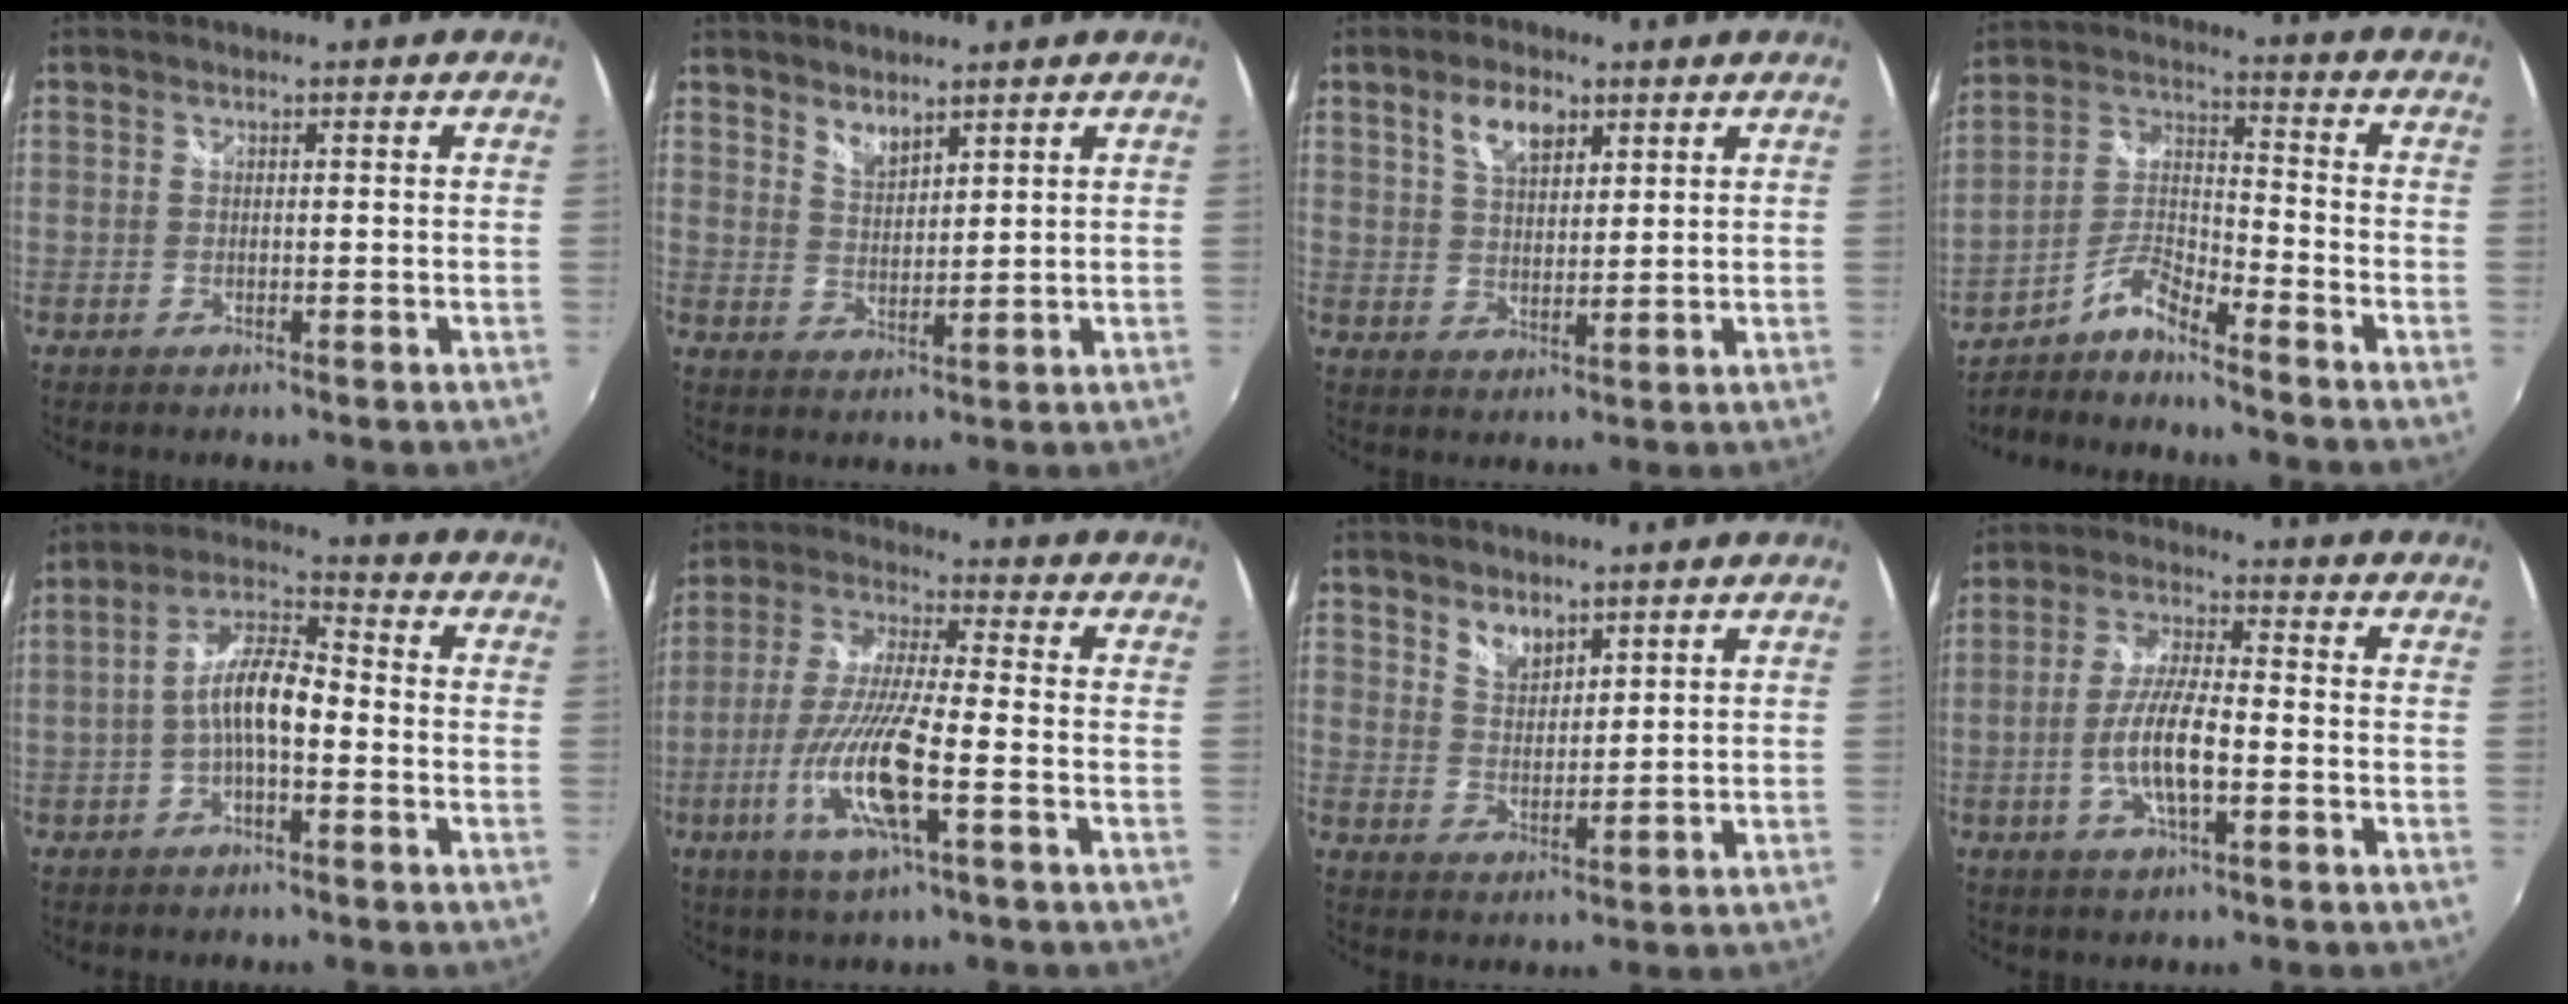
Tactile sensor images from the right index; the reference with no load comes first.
{"total": 3.4, "force": [3.0, 1.1, 1.2], "torque": [-0.018, -0.002, 0.053]}
{"total": 6.0, "force": [3.3, 3.1, 4.0], "torque": [-0.069, 0.011, 0.061]}
{"total": 8.3, "force": [-6.8, 0.3, 4.8], "torque": [-0.109, 0.012, -0.137]}
{"total": 7.9, "force": [-2.3, 2.6, 7.1], "torque": [-0.147, 0.019, -0.044]}
{"total": 14.2, "force": [-5.2, 2.0, 13.1], "torque": [-0.276, -0.014, -0.101]}
{"total": 4.0, "force": [3.1, 2.0, 1.4], "torque": [-0.018, 0.001, 0.055]}
{"total": 9.0, "force": [-2.7, 2.2, 8.3], "torque": [-0.169, 0.003, -0.051]}